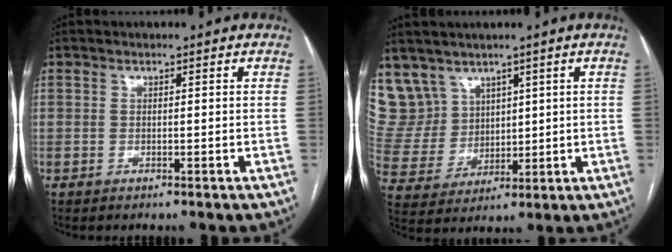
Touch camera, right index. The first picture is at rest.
{"total": 9.1, "force": [6.2, 6.6, 0.6], "torque": [-0.029, 0.028, 0.147]}